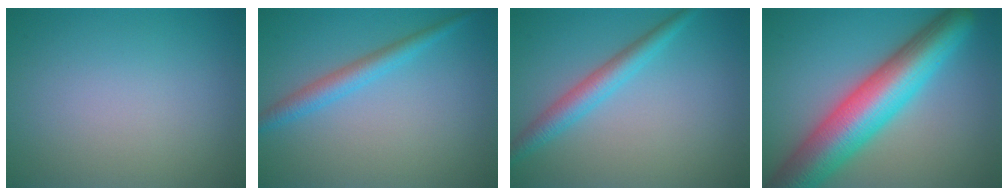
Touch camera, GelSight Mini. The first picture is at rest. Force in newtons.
{"total": 2.6, "press": 2.6, "slide": 0.0}
{"total": 3.1, "press": 3.1, "slide": 0.1}
{"total": 10.8, "press": 10.8, "slide": 0.2}